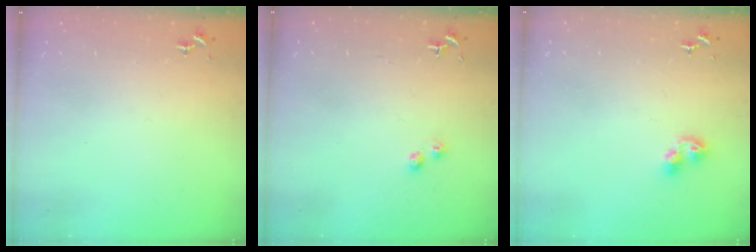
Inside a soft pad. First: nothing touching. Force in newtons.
{"total": 2.3, "press": 2.2, "slide": 0.3}
{"total": 7.0, "press": 7.0, "slide": 0.5}